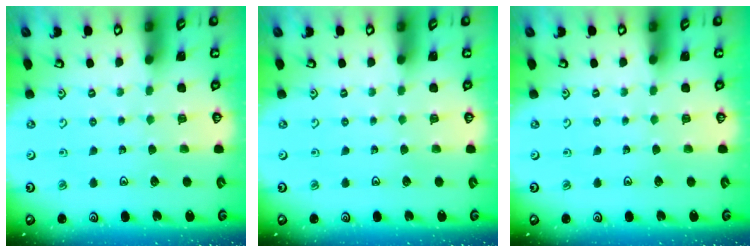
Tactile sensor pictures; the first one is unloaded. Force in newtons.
{"total": 0.0}
{"total": 0.0}